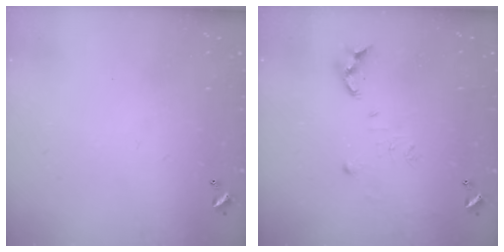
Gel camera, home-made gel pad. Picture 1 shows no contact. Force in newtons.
{"total": 7.0, "press": 7.0, "slide": 0.5}